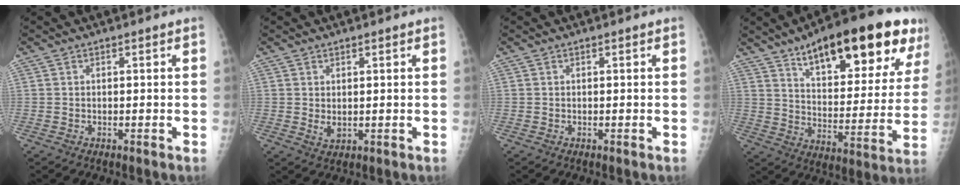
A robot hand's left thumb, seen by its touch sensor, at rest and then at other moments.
{"total": 2.5, "force": [0.6, 1.3, 2.1], "torque": [-0.031, -0.011, 0.016]}
{"total": 0.0}
{"total": 25.9, "force": [15.2, 8.6, 19.1], "torque": [-0.236, -0.039, 0.224]}